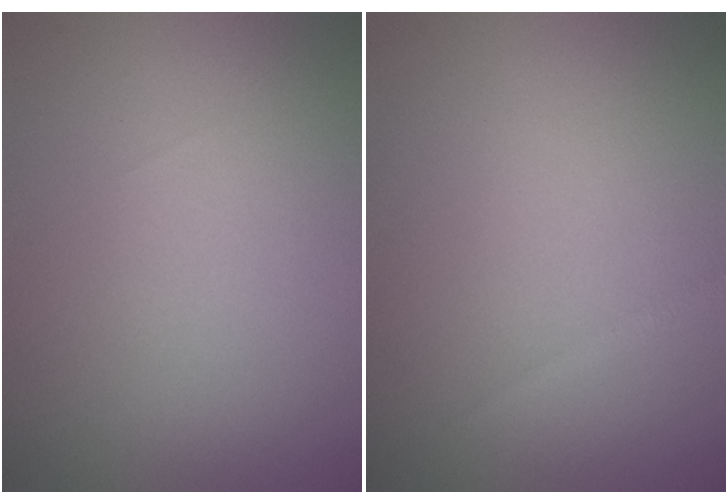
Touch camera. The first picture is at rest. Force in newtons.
{"total": 0.6, "press": 0.5, "slide": 0.0}